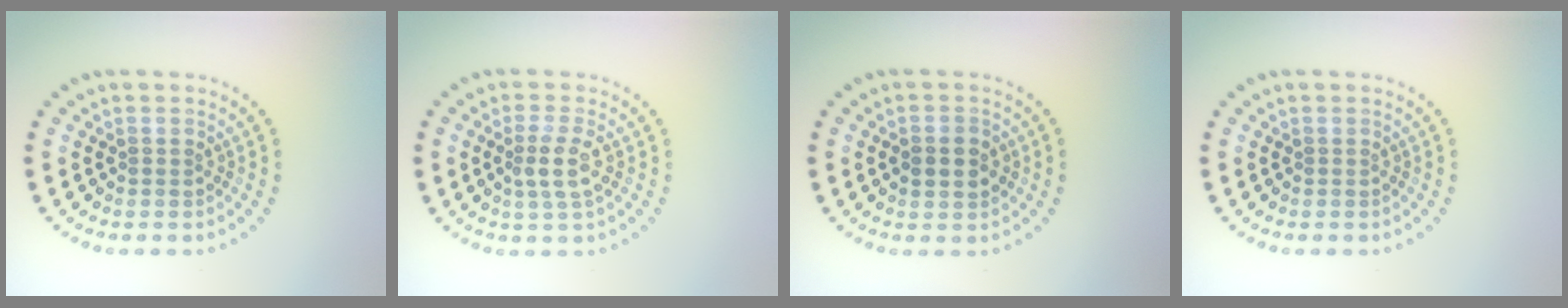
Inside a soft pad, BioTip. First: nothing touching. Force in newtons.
{"total": 2.4, "press": 2.2, "slide": 1.1}
{"total": 3.1, "press": 3.1, "slide": 0.0}
{"total": 0.0}